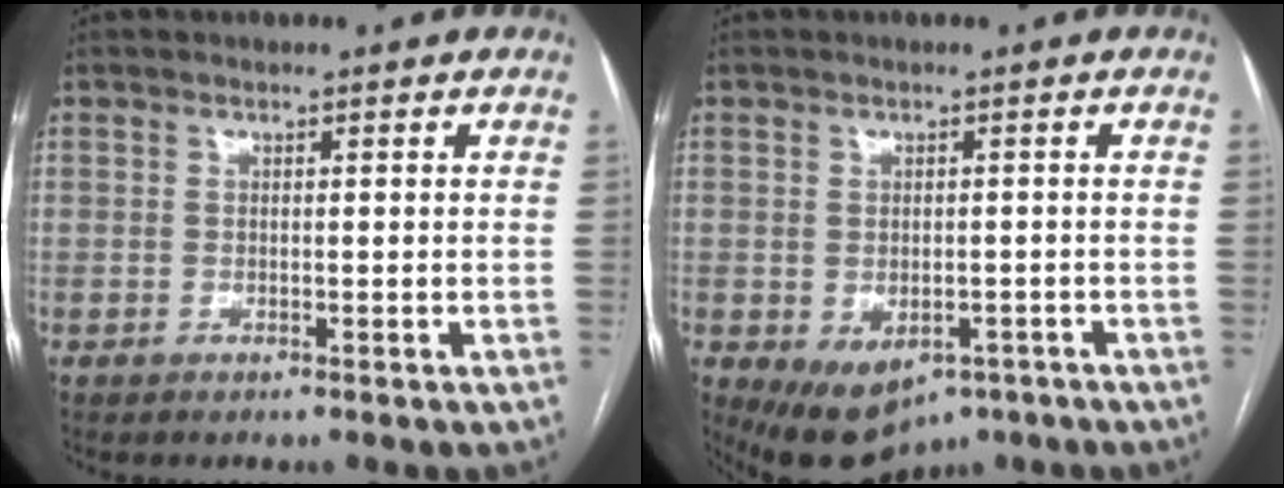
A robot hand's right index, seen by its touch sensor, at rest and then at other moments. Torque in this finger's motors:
{"motor_torque": [1.68, -0.47, 0.43, 0.08]}